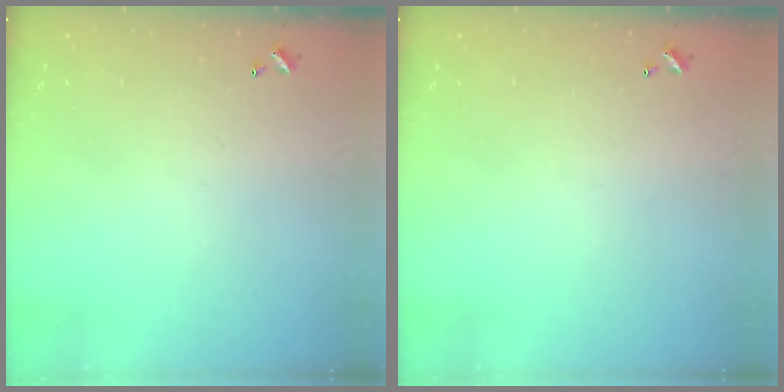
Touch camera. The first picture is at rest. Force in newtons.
{"total": 0.0}